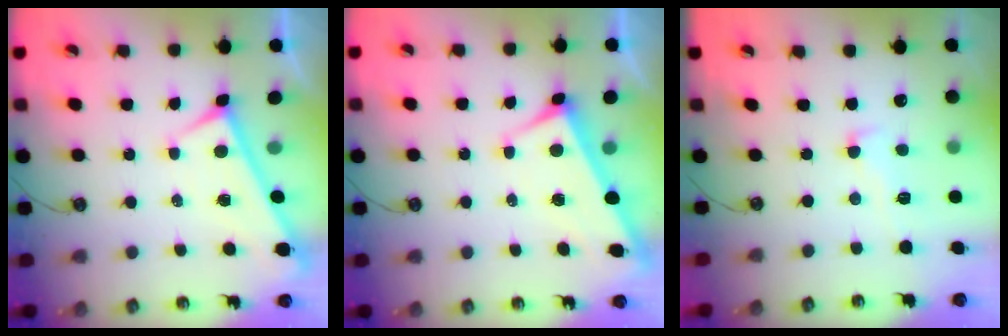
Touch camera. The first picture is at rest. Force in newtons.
{"total": 2.8, "press": 2.7, "slide": 0.9}
{"total": 0.8, "press": 0.1, "slide": 0.8}